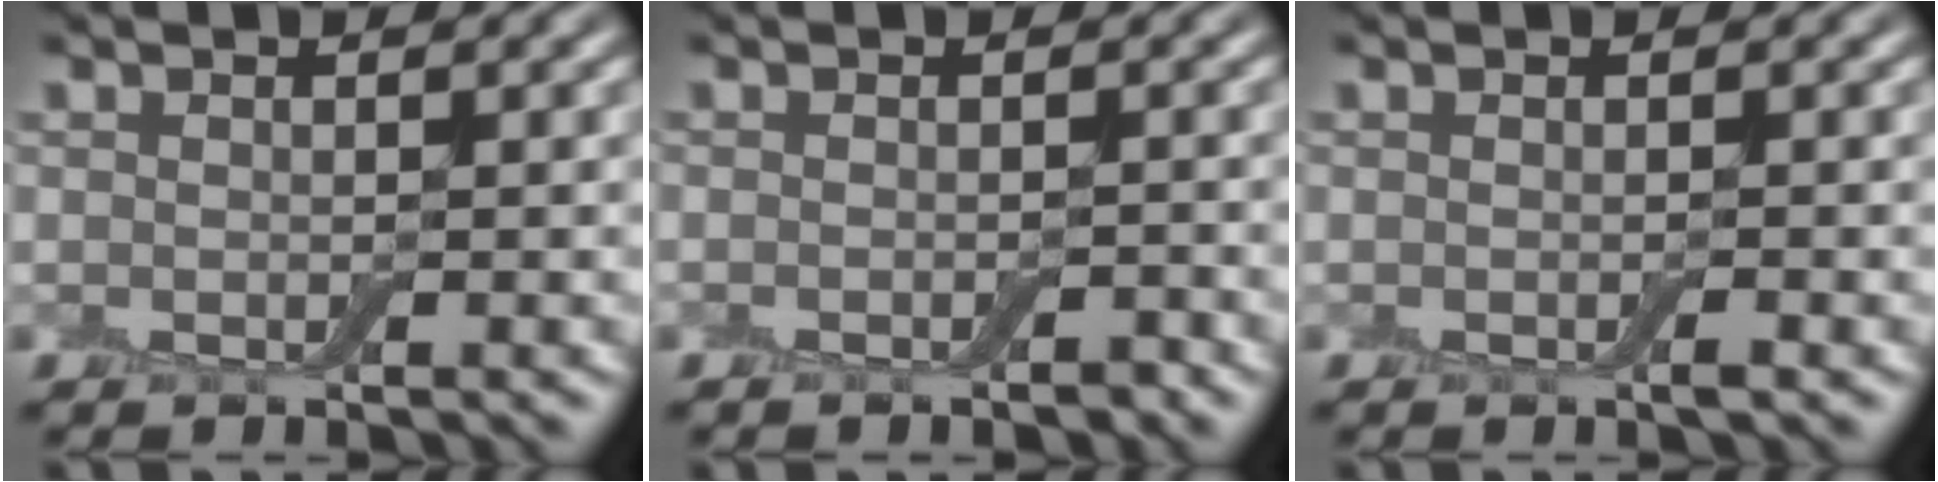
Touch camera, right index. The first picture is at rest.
{"total": 1.3, "force": [-1.1, 0.4, 0.6], "torque": [-0.010, -0.005, -0.018]}
{"total": 0.7, "force": [-0.4, 0.1, 0.6], "torque": [-0.012, -0.004, -0.006]}